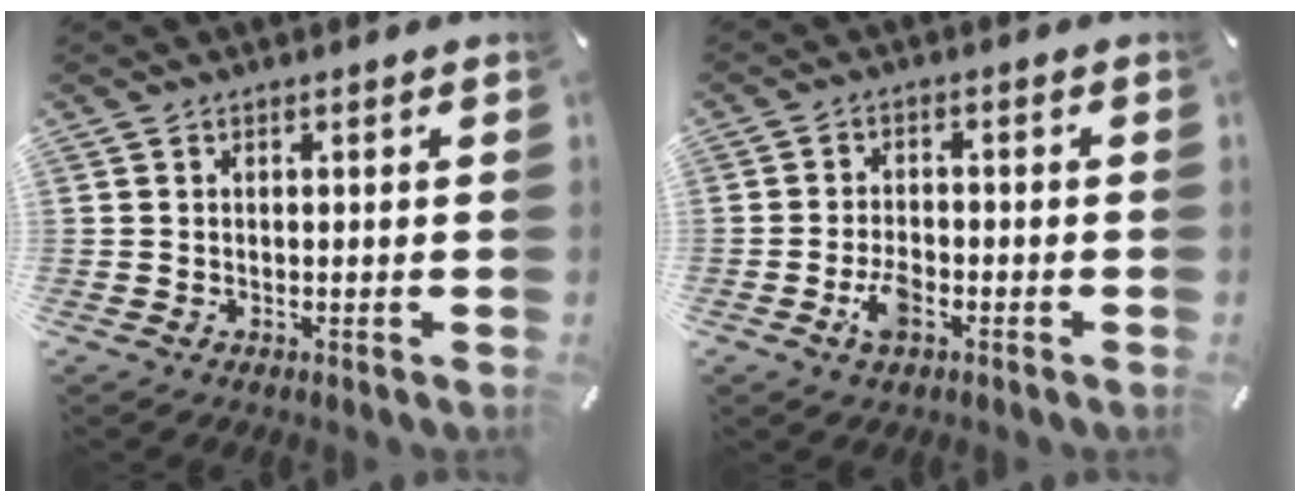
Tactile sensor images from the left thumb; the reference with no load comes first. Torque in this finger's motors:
{"motor_torque": [-0.03, 0.12, 0.11, -0.08, 0.01]}